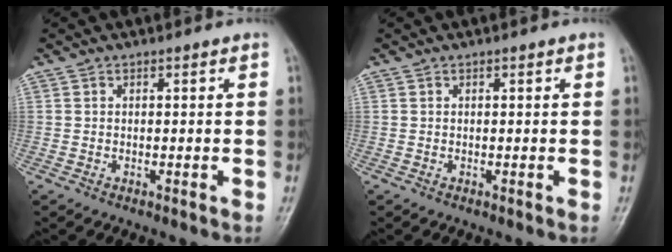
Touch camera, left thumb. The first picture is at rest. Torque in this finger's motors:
{"motor_torque": [0.00, 0.00, -0.01, 0.01, 0.00]}